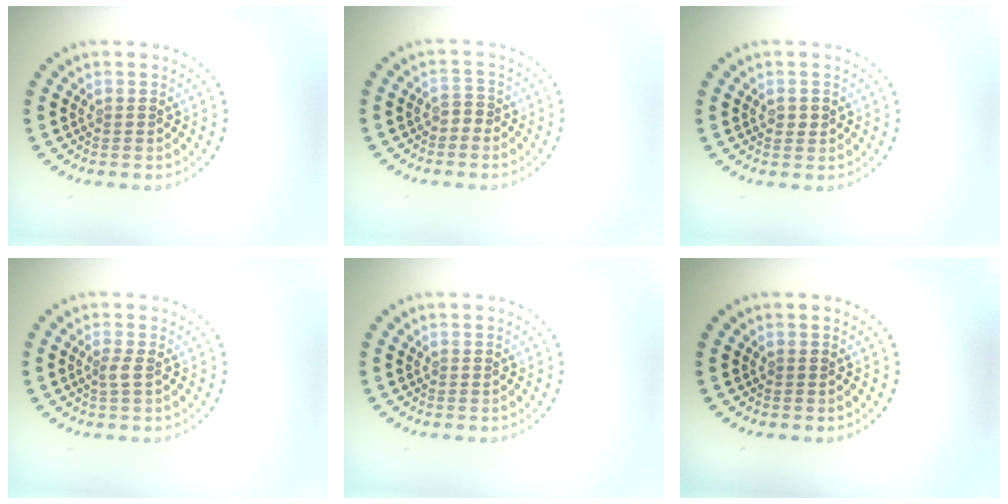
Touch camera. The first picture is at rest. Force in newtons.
{"total": 1.0, "press": 0.8, "slide": 0.5}
{"total": 1.0, "press": 1.0, "slide": 0.1}
{"total": 0.9, "press": 0.7, "slide": 0.7}
{"total": 0.0}
{"total": 0.0}